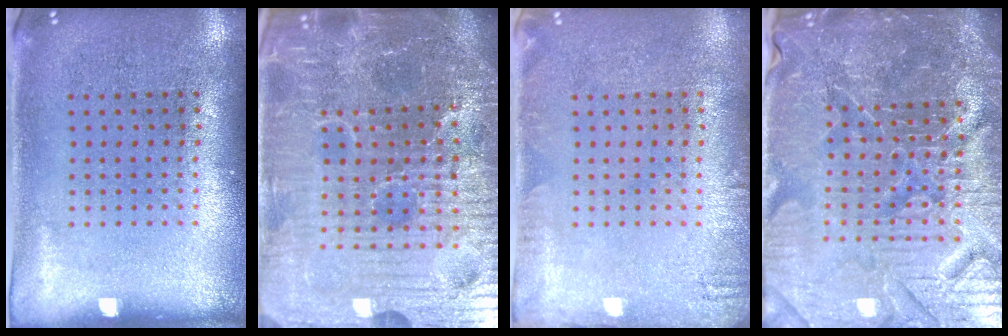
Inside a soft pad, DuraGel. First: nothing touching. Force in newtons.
{"total": 7.1, "press": 6.4, "slide": 3.0}
{"total": 1.4, "press": 1.3, "slide": 0.2}
{"total": 6.3, "press": 5.7, "slide": 2.8}